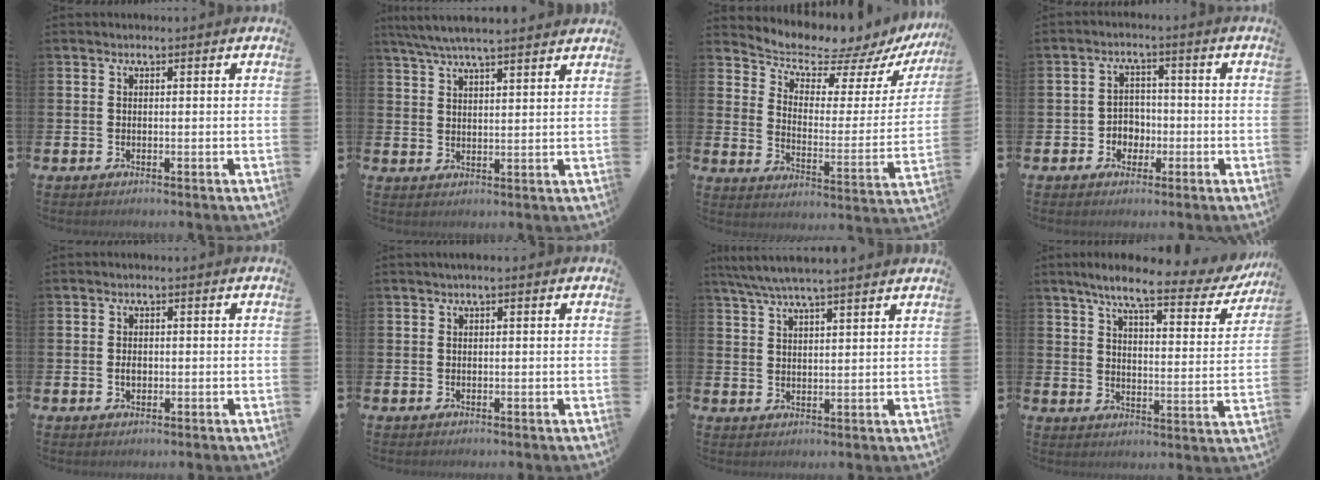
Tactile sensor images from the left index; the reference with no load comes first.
{"total": 5.8, "force": [5.5, 0.3, 1.9], "torque": [-0.054, -0.017, 0.100]}
{"total": 6.7, "force": [6.4, 1.5, 1.4], "torque": [-0.058, -0.058, 0.100]}
{"total": 3.2, "force": [-1.2, 2.8, 0.9], "torque": [-0.027, 0.006, -0.030]}
{"total": 1.4, "force": [-0.1, 1.0, 1.0], "torque": [-0.011, 0.003, -0.006]}
{"total": 0.5, "force": [0.3, 0.1, 0.5], "torque": [-0.004, 0.001, 0.003]}
{"total": 5.5, "force": [5.1, 0.2, 2.0], "torque": [-0.054, -0.016, 0.094]}
{"total": 7.8, "force": [6.3, 1.2, 4.4], "torque": [-0.094, -0.038, 0.099]}